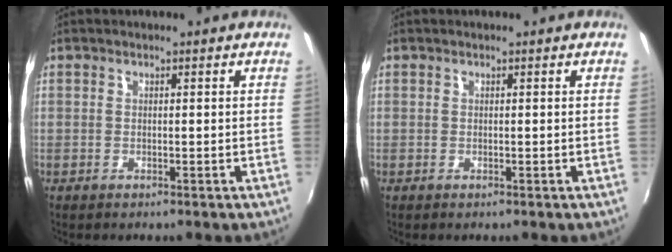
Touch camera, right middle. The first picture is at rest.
{"total": 0.0}